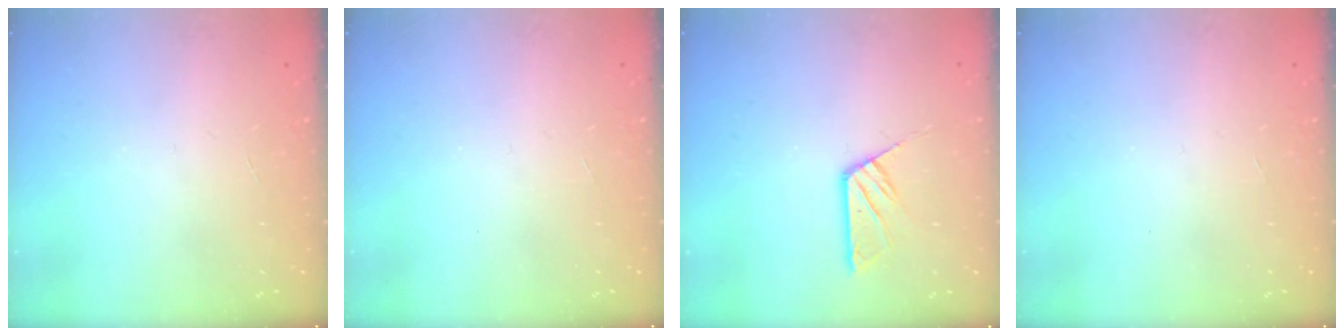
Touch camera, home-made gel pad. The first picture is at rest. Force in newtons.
{"total": 0.0}
{"total": 6.9, "press": 6.9, "slide": 0.3}
{"total": 0.0}